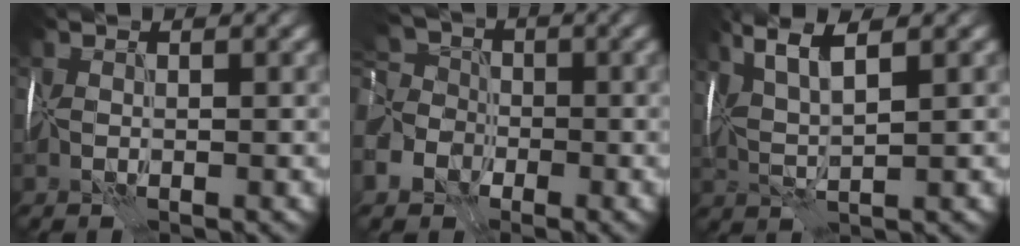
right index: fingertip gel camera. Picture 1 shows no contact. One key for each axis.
{"total": 8.7, "fx": -4.6, "fy": 6.4, "fz": 3.7, "tx": -0.077, "ty": -0.017, "tz": -0.090}
{"total": 4.9, "fx": 2.4, "fy": 1.0, "fz": 4.2, "tx": -0.086, "ty": 0.005, "tz": 0.047}